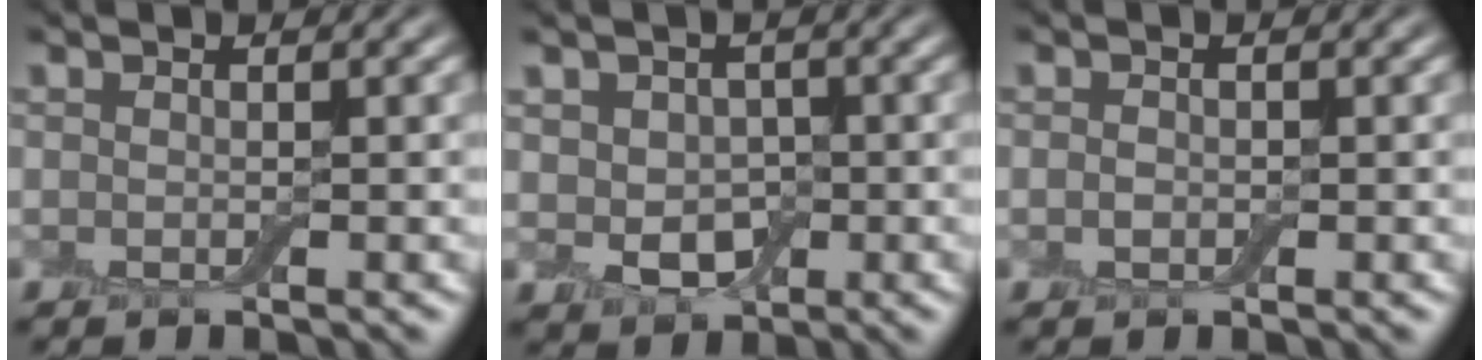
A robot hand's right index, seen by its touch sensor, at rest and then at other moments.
{"total": 3.6, "force": [0.0, 2.9, 2.2], "torque": [-0.039, -0.008, 0.004]}
{"total": 0.7, "force": [-0.2, 0.5, 0.4], "torque": [-0.010, 0.000, -0.005]}